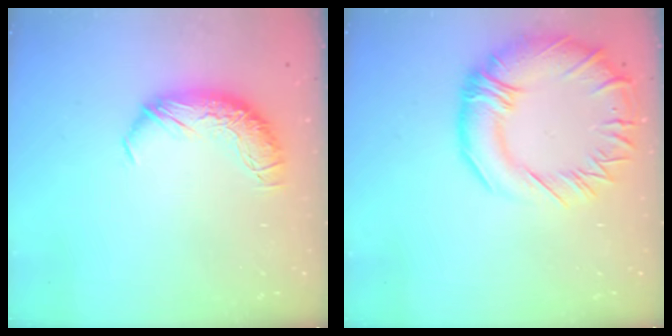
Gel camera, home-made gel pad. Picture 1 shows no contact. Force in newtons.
{"total": 10.9, "press": 10.6, "slide": 2.7}